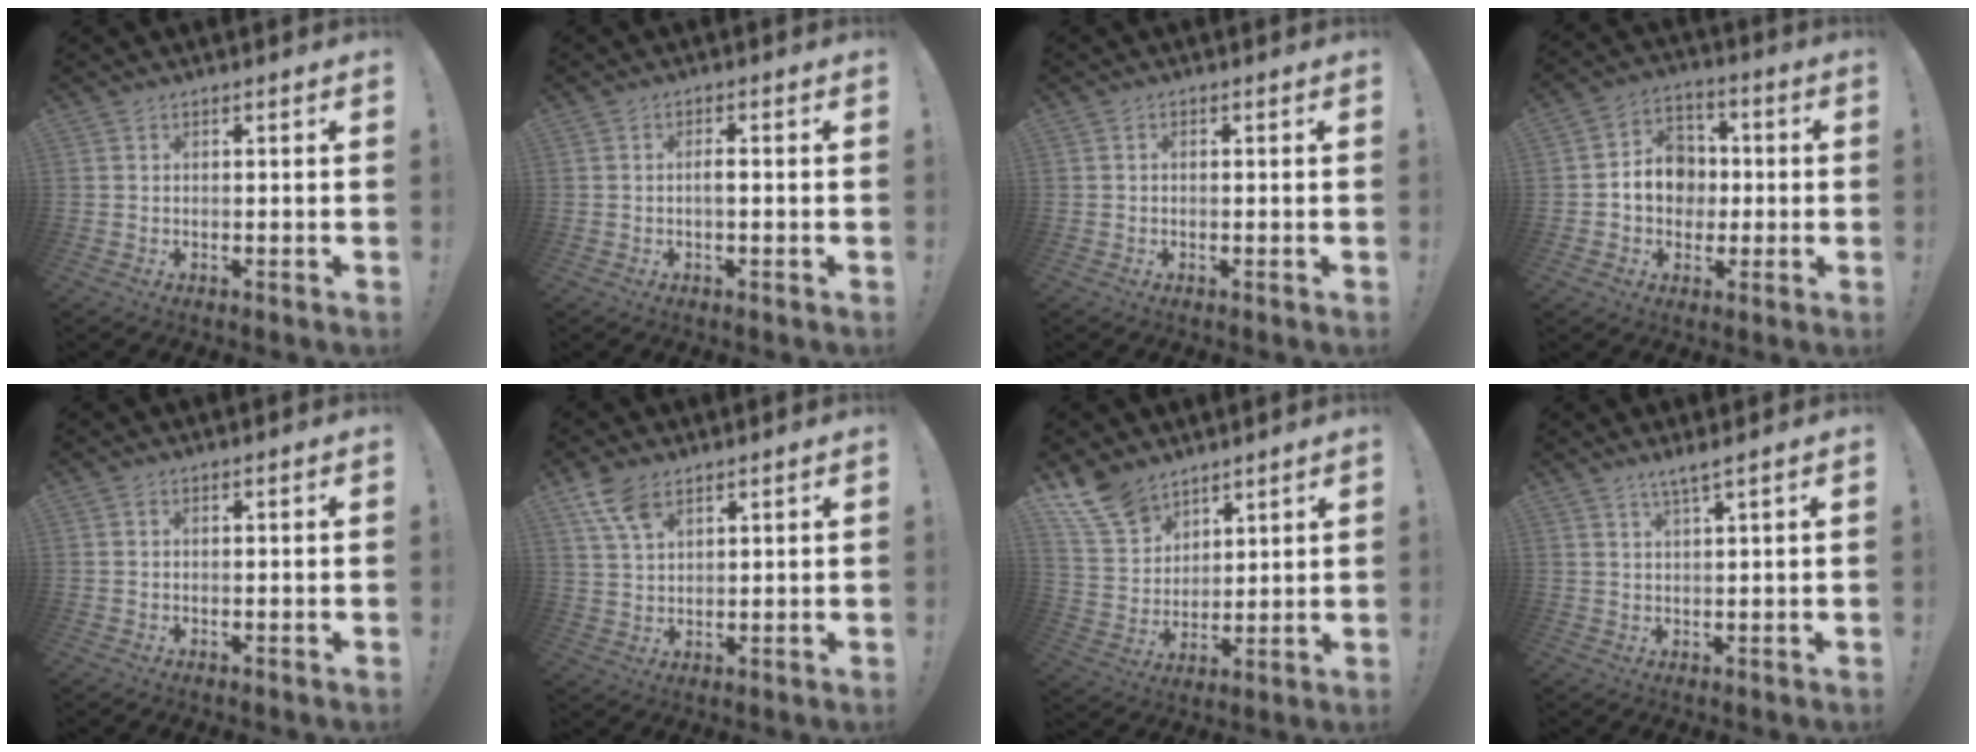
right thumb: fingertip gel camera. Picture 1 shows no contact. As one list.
[{"total": 2.4, "force": [-0.6, 0.6, 2.2], "torque": [-0.047, 0.008, -0.011]}, {"total": 0.6, "force": [-0.3, 0.3, 0.3], "torque": [-0.012, 0.004, -0.005]}, {"total": 11.3, "force": [-0.8, 9.9, 5.3], "torque": [-0.075, 0.018, -0.007]}, {"total": 0.0}, {"total": 7.5, "force": [4.7, 3.7, 4.5], "torque": [-0.088, -0.015, 0.090]}, {"total": 12.3, "force": [9.5, 6.9, 3.6], "torque": [-0.089, -0.058, 0.189]}, {"total": 3.0, "force": [2.1, -0.4, 2.0], "torque": [-0.039, -0.010, 0.035]}]